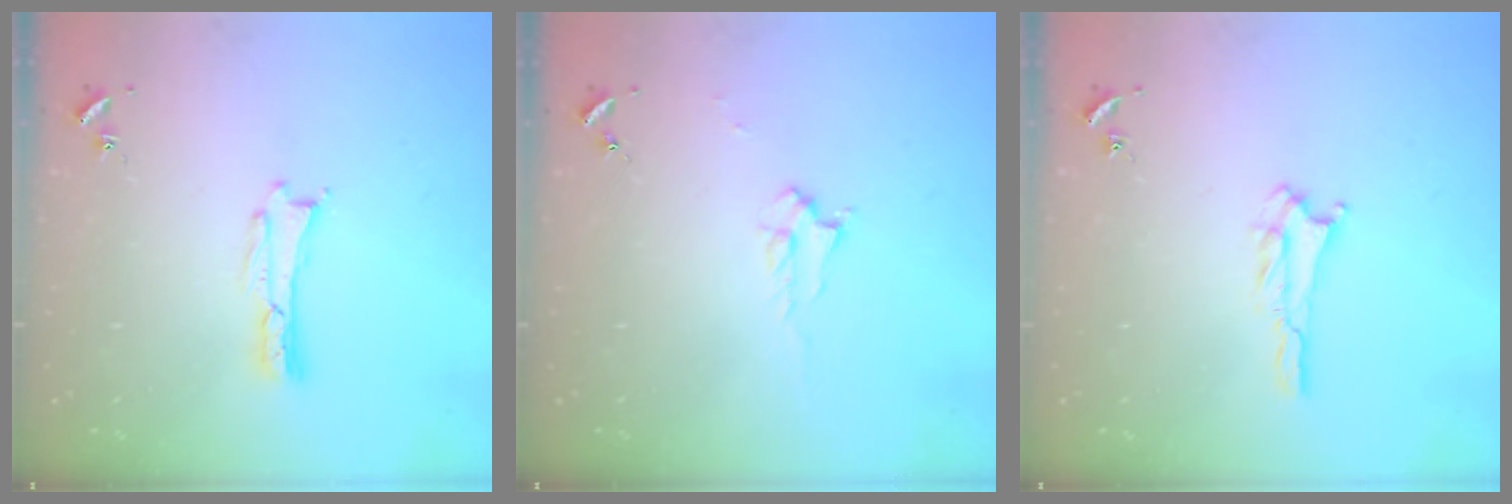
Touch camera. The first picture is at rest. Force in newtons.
{"total": 2.2, "press": 2.2, "slide": 0.4}
{"total": 2.3, "press": 2.2, "slide": 0.4}